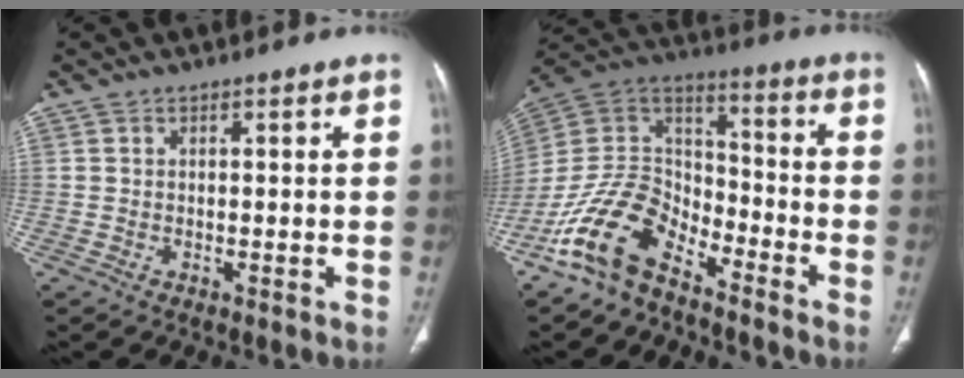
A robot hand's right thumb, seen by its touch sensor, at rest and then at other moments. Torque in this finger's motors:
{"motor_torque": [0.25, 0.36, 1.52, -1.25, 0.44]}